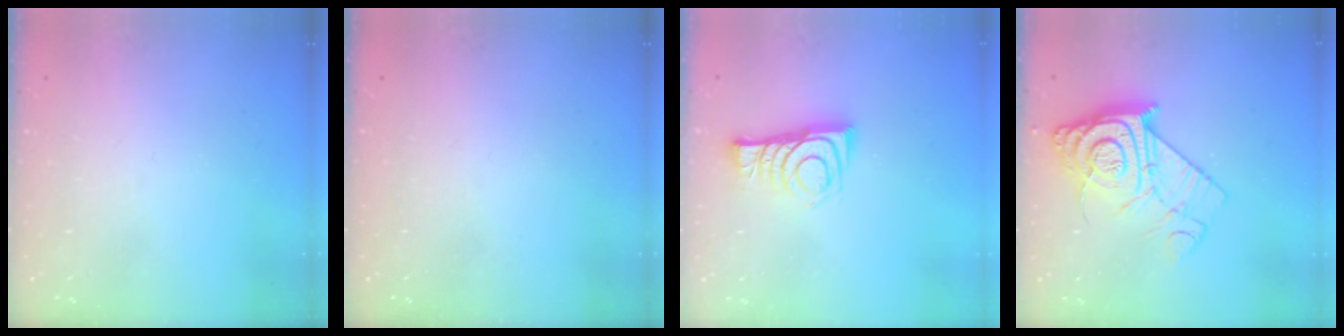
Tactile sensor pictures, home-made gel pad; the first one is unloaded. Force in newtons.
{"total": 2.8, "press": 2.8, "slide": 0.4}
{"total": 9.0, "press": 9.0, "slide": 0.2}
{"total": 14.9, "press": 14.8, "slide": 1.0}